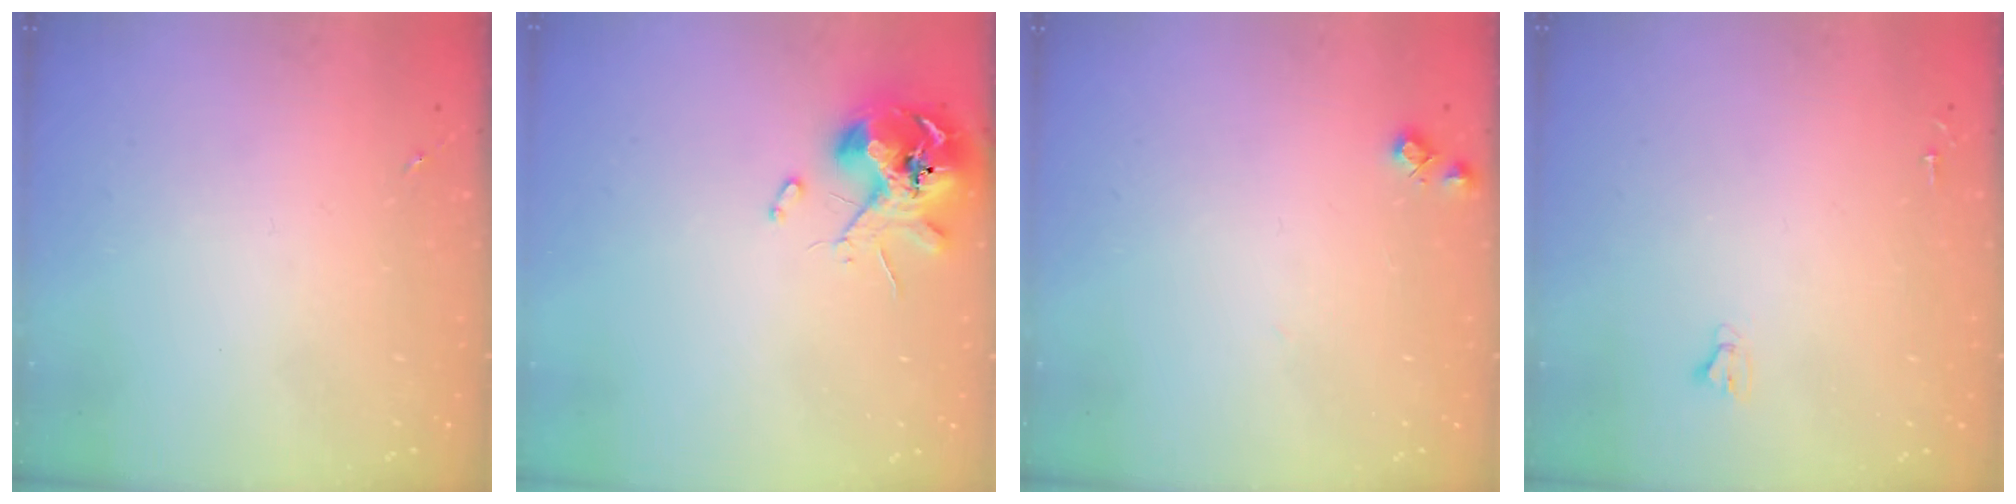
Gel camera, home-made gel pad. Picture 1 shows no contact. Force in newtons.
{"total": 10.5, "press": 10.4, "slide": 1.6}
{"total": 6.6, "press": 6.6, "slide": 0.6}
{"total": 2.0, "press": 2.0, "slide": 0.2}